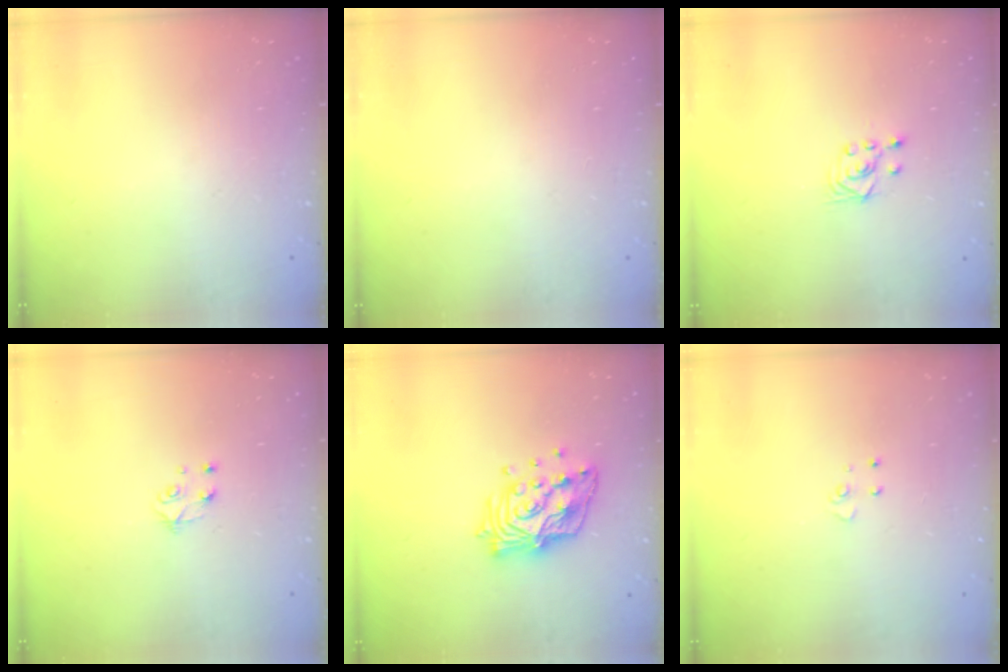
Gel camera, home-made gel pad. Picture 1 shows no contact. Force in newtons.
{"total": 0.0}
{"total": 2.6, "press": 2.5, "slide": 1.0}
{"total": 4.3, "press": 4.3, "slide": 0.5}
{"total": 15.5, "press": 15.5, "slide": 1.2}
{"total": 3.4, "press": 3.4, "slide": 0.3}